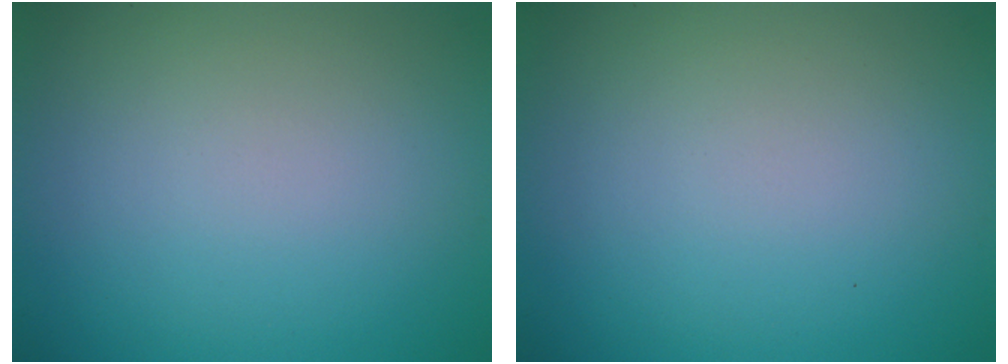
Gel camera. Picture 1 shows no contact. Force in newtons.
{"total": 0.0}